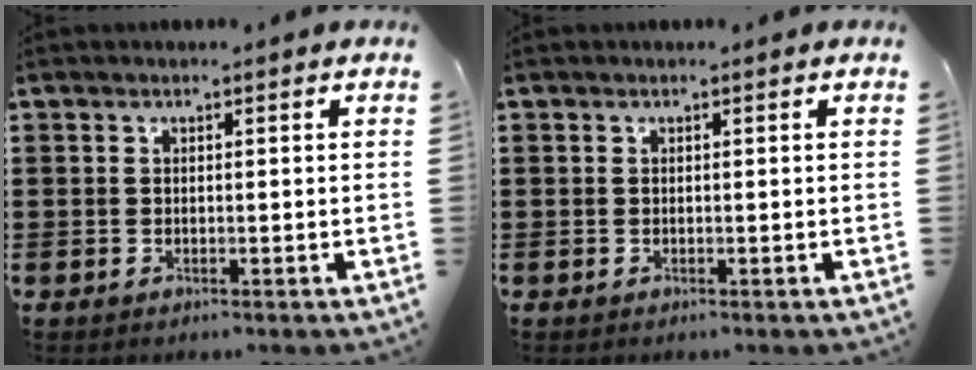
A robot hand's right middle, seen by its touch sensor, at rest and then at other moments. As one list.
[{"total": 0.0}]